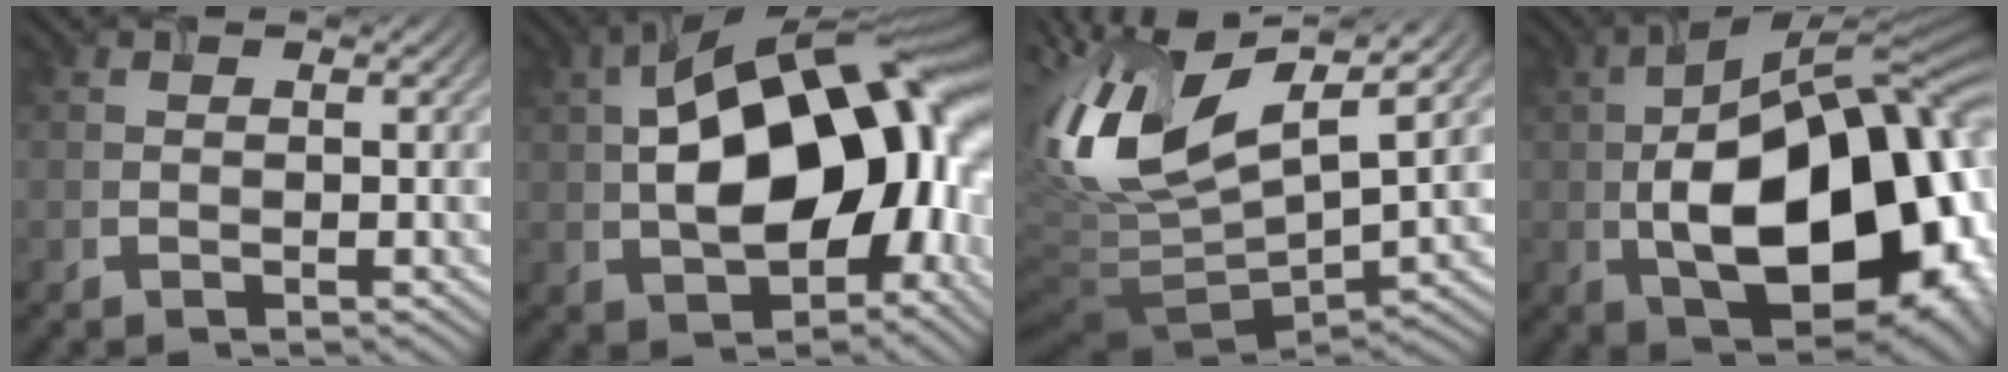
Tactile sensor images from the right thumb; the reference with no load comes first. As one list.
[{"total": 19.1, "force": [1.4, 11.1, 15.5], "torque": [-0.240, -0.001, 0.018]}, {"total": 15.5, "force": [3.3, 6.0, 13.9], "torque": [-0.302, 0.005, 0.062]}, {"total": 20.2, "force": [-2.8, 10.6, 17.0], "torque": [-0.277, -0.009, -0.043]}]